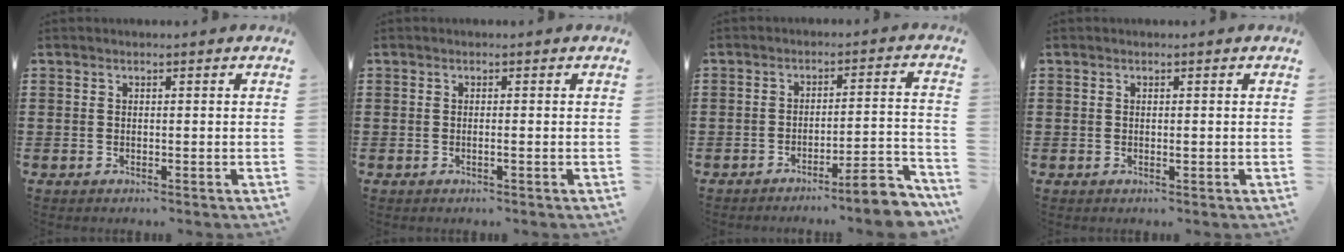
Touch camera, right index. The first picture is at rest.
{"total": 0.7, "force": [-0.3, 0.0, 0.6], "torque": [-0.010, -0.003, -0.004]}
{"total": 6.4, "force": [-5.2, 0.3, 3.7], "torque": [-0.057, -0.004, -0.095]}
{"total": 0.6, "force": [0.0, 0.1, 0.6], "torque": [-0.012, -0.003, 0.001]}